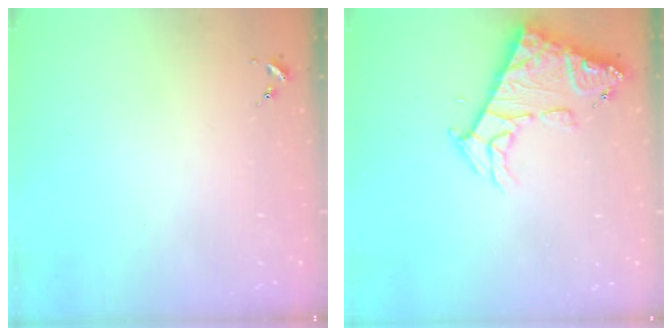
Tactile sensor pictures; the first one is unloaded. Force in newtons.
{"total": 13.0, "press": 13.0, "slide": 1.4}